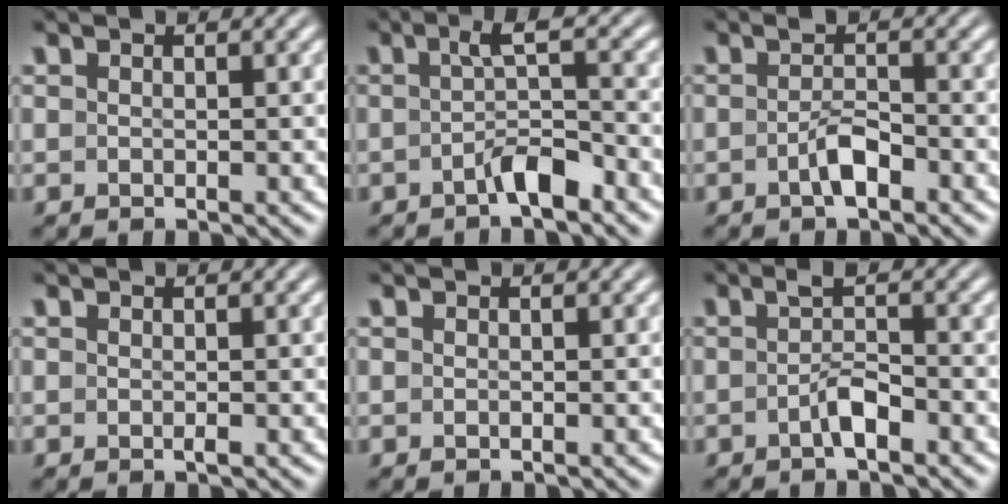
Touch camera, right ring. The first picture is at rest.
{"total": 2.7, "force": [-0.9, 0.0, 2.5], "torque": [-0.038, 0.000, -0.016]}
{"total": 2.0, "force": [-1.2, 0.3, 1.5], "torque": [-0.015, 0.006, -0.027]}
{"total": 0.0}
{"total": 0.0}
{"total": 1.9, "force": [-0.9, 0.1, 1.7], "torque": [-0.024, 0.001, -0.021]}